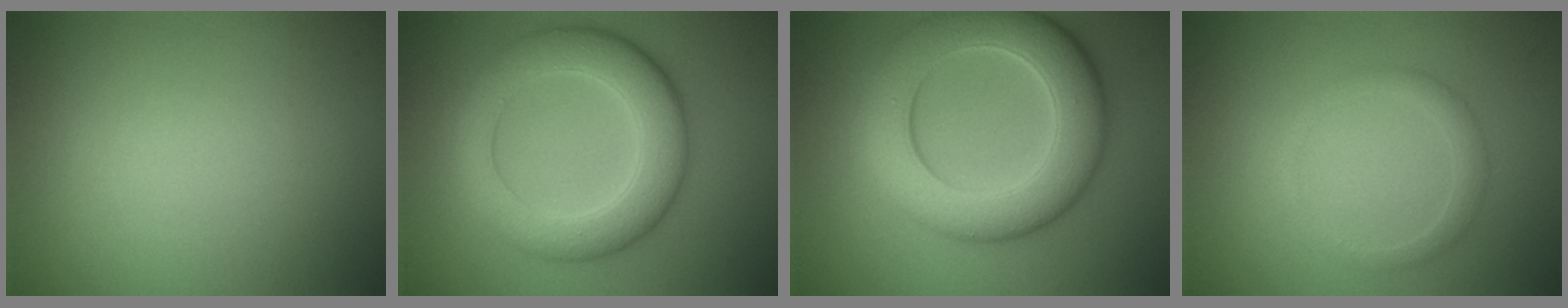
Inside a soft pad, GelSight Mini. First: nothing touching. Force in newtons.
{"total": 7.4, "press": 7.4, "slide": 0.5}
{"total": 9.2, "press": 9.2, "slide": 0.1}
{"total": 1.5, "press": 1.5, "slide": 0.2}